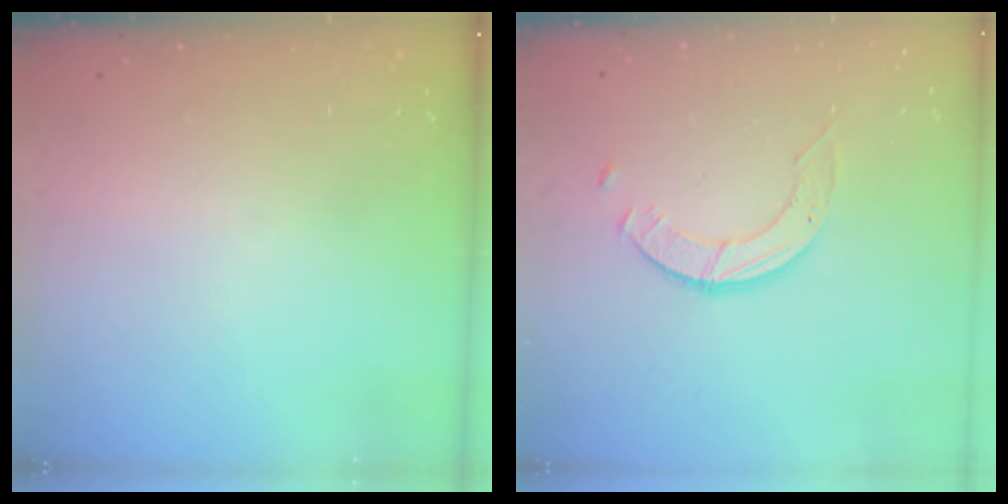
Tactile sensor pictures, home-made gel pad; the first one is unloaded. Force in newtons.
{"total": 4.0, "press": 4.0, "slide": 0.2}